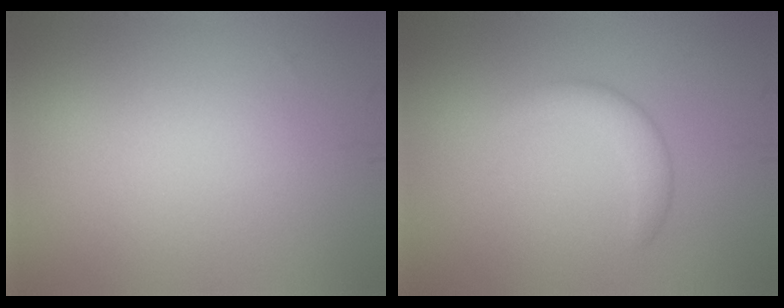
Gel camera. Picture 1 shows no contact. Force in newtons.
{"total": 2.4, "press": 2.4, "slide": 0.1}